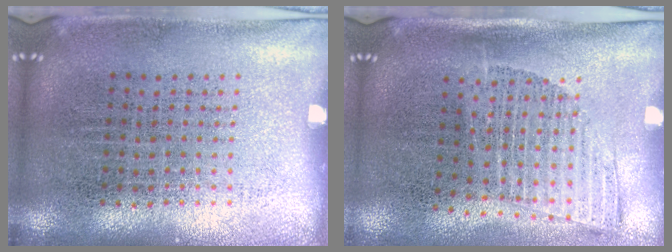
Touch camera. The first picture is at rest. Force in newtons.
{"total": 1.3, "press": 1.1, "slide": 0.8}